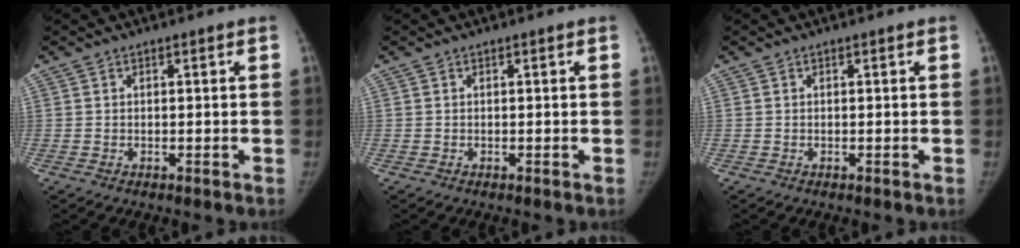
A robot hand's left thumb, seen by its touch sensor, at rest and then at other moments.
{"total": 0.0}
{"total": 0.0}